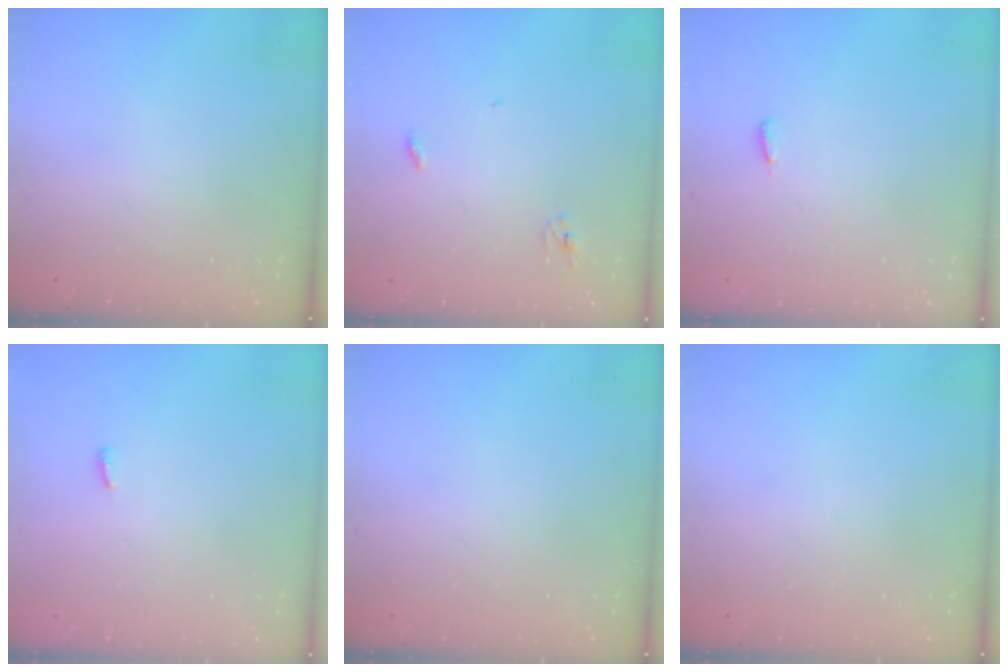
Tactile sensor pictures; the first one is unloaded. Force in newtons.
{"total": 2.8, "press": 2.8, "slide": 0.2}
{"total": 2.7, "press": 2.6, "slide": 0.9}
{"total": 2.6, "press": 2.6, "slide": 0.2}
{"total": 0.0}
{"total": 0.0}